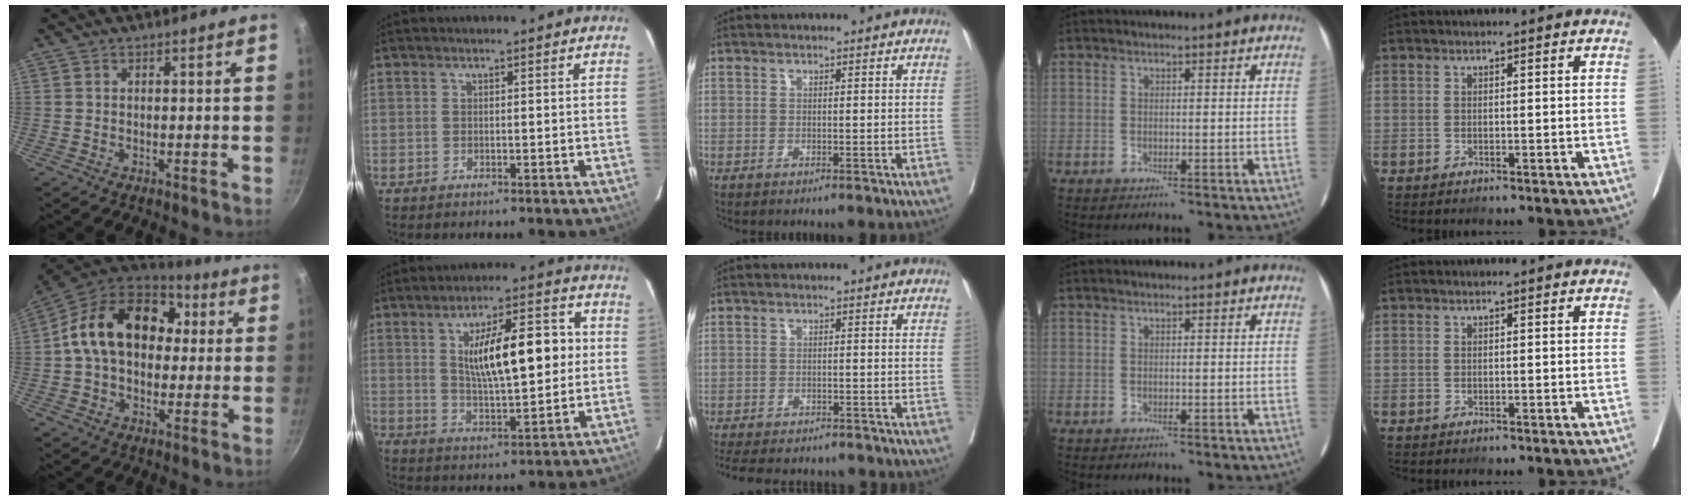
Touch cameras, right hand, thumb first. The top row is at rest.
{"thumb": {"total": 20.3, "force": [2.2, 14.3, 14.2], "torque": [-0.228, 0.036, 0.031]}, "index": {"total": 13.7, "force": [2.3, 3.6, 13.0], "torque": [-0.211, 0.016, 0.041]}, "middle": {"total": 14.7, "force": [-13.1, 3.8, 5.4], "torque": [-0.117, -0.013, -0.170]}}